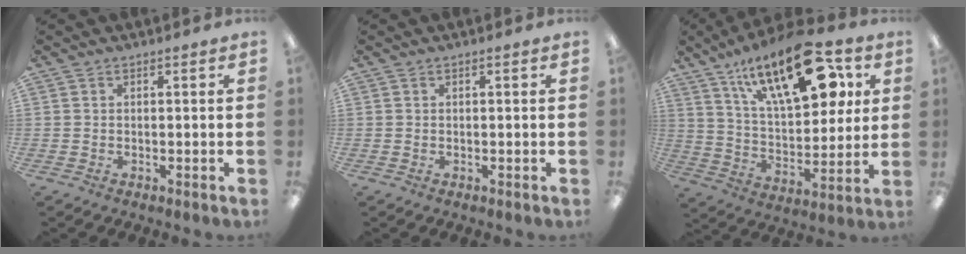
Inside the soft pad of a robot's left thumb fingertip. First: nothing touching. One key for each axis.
{"total": 0.0}
{"total": 24.0, "fx": 13.4, "fy": 10.6, "fz": 16.8, "tx": -0.255, "ty": -0.059, "tz": 0.223}